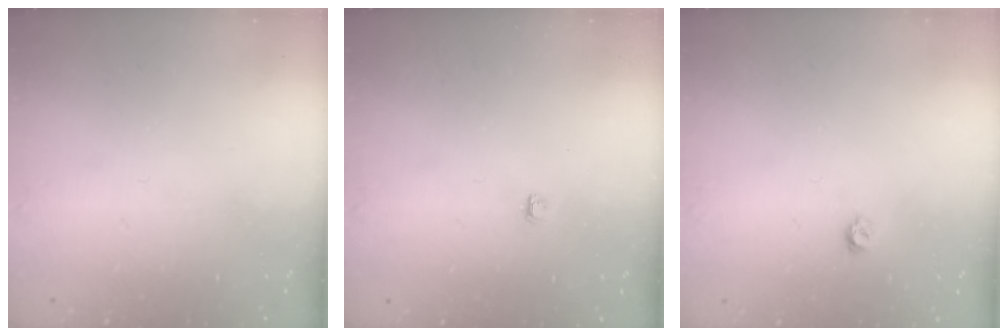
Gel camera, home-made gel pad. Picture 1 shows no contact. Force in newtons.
{"total": 2.8, "press": 2.8, "slide": 0.4}
{"total": 3.2, "press": 3.2, "slide": 0.3}